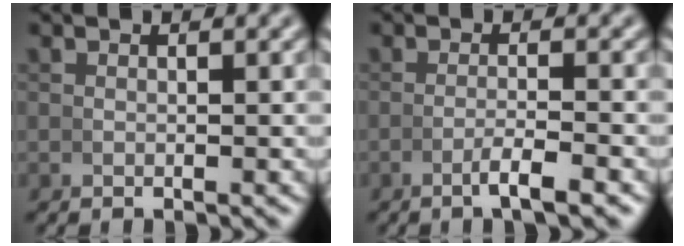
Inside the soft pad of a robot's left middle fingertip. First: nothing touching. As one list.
[{"total": 2.2, "force": [-1.5, 0.1, 1.6], "torque": [-0.035, -0.004, -0.027]}]